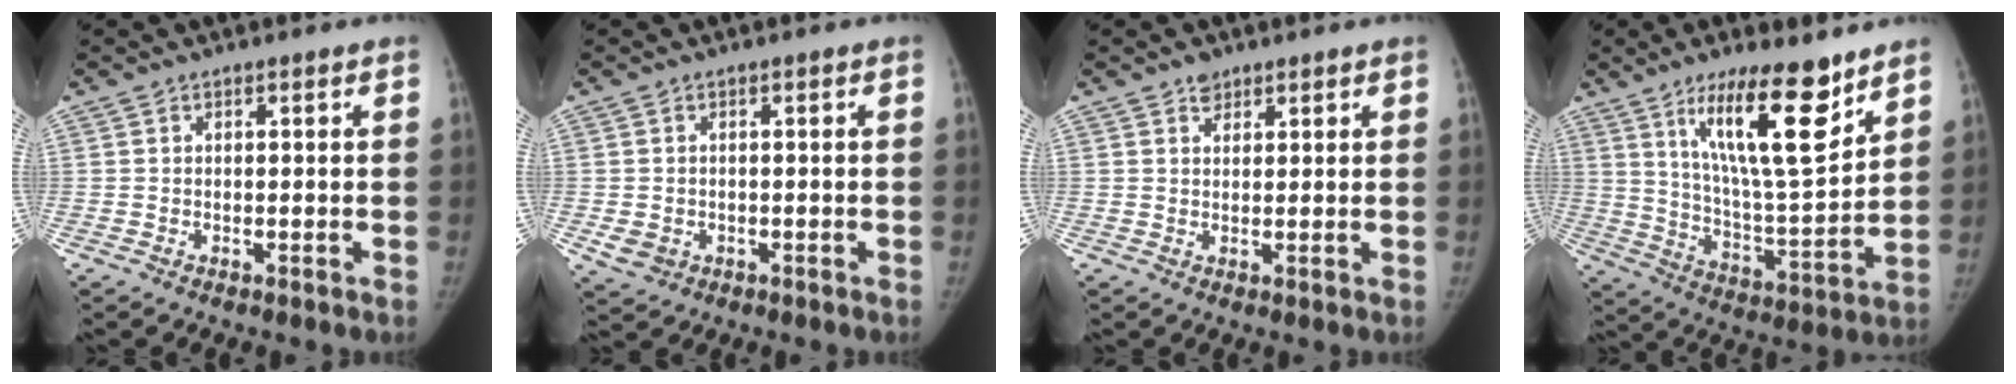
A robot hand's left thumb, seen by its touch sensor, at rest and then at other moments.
{"total": 2.8, "force": [-0.5, 2.5, 1.2], "torque": [-0.017, -0.002, 0.003]}
{"total": 2.0, "force": [1.5, 1.3, 0.4], "torque": [0.008, -0.009, 0.022]}
{"total": 18.2, "force": [11.1, 4.2, 13.8], "torque": [-0.203, -0.071, 0.200]}